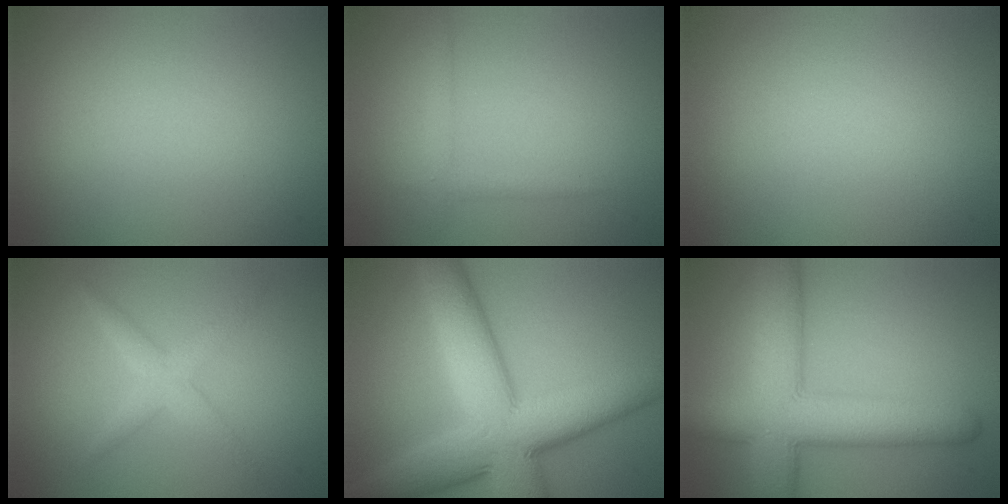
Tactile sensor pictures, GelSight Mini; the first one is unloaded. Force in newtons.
{"total": 1.4, "press": 1.4, "slide": 0.0}
{"total": 0.0}
{"total": 2.3, "press": 2.3, "slide": 0.1}
{"total": 11.8, "press": 11.8, "slide": 0.1}
{"total": 9.8, "press": 9.8, "slide": 0.3}